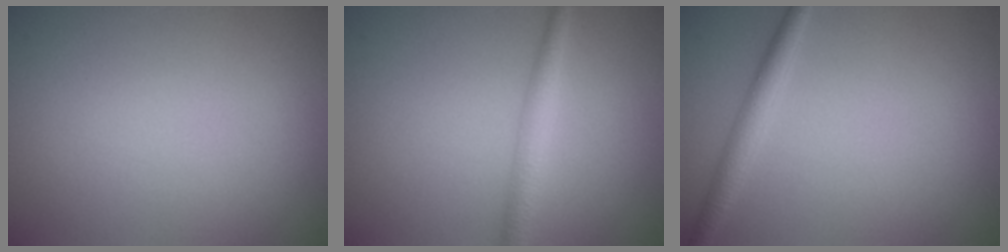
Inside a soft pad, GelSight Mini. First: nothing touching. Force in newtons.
{"total": 2.4, "press": 2.4, "slide": 0.0}
{"total": 2.1, "press": 2.1, "slide": 0.1}